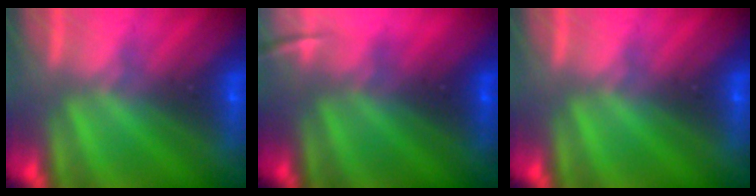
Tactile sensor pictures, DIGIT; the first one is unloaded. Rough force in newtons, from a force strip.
{"total": 1.7}
{"total": 0.0}